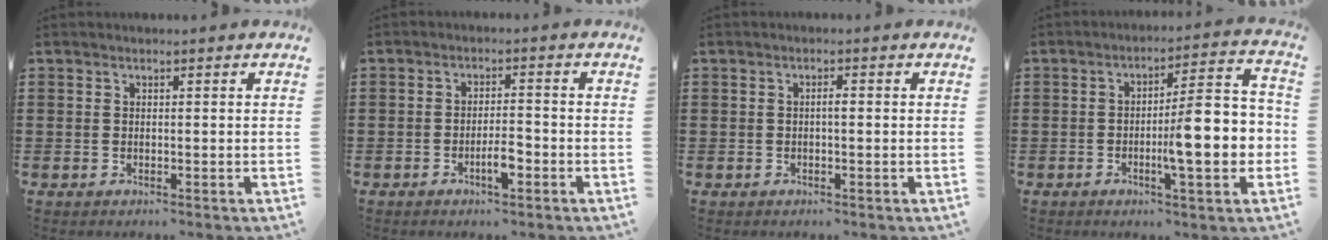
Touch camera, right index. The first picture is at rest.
{"total": 3.8, "force": [-1.8, 1.1, 3.2], "torque": [-0.060, 0.003, -0.034]}
{"total": 1.1, "force": [-0.2, 0.2, 1.0], "torque": [-0.020, -0.001, -0.003]}
{"total": 11.1, "force": [-2.1, 2.2, 10.6], "torque": [-0.143, -0.011, -0.040]}